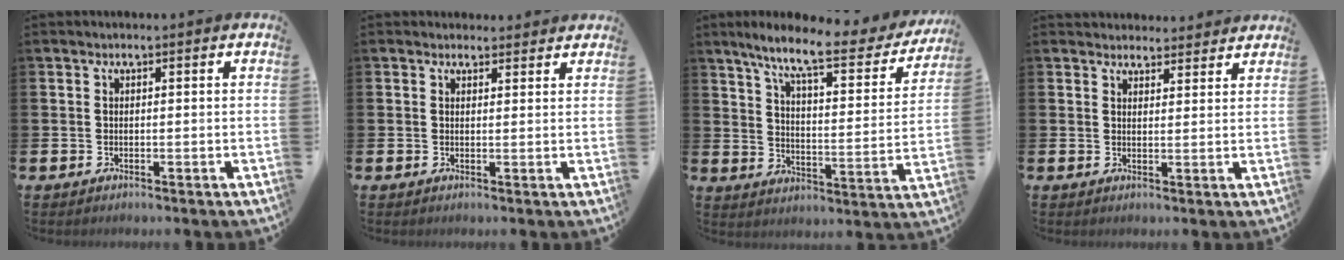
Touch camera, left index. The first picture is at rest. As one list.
[{"total": 1.8, "force": [1.7, 0.6, -0.1], "torque": [0.009, -0.006, 0.030]}, {"total": 9.6, "force": [7.6, 1.9, 5.5], "torque": [-0.126, -0.045, 0.120]}, {"total": 3.2, "force": [3.1, 0.9, -0.1], "torque": [0.007, -0.017, 0.055]}]